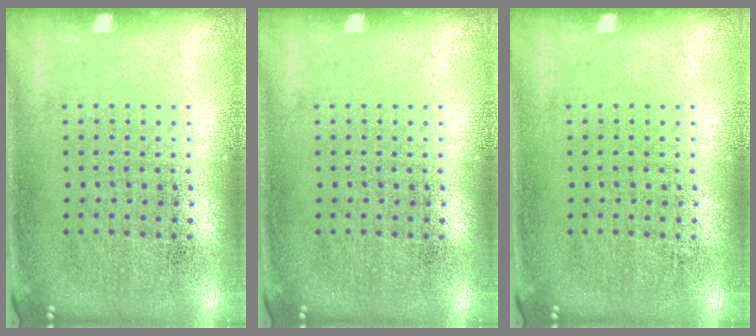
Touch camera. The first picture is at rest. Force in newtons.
{"total": 0.0}
{"total": 0.0}